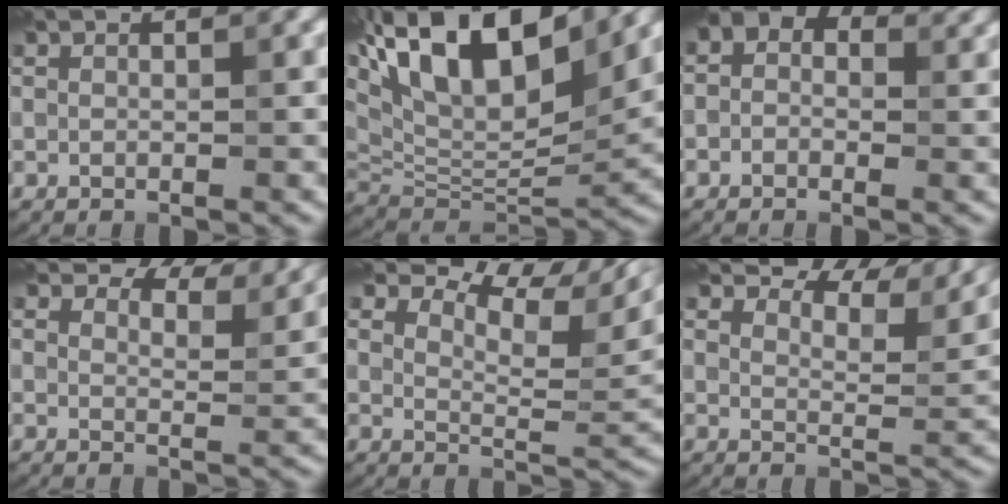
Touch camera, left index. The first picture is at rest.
{"total": 15.8, "force": [8.5, 6.4, 11.7], "torque": [-0.230, 0.041, 0.147]}
{"total": 4.4, "force": [1.3, 3.3, 2.7], "torque": [-0.020, 0.011, -0.017]}
{"total": 7.7, "force": [6.7, 2.3, 3.1], "torque": [-0.047, 0.009, 0.081]}
{"total": 9.9, "force": [7.2, 3.1, 6.1], "torque": [-0.100, 0.014, 0.110]}
{"total": 8.2, "force": [7.1, 2.2, 3.6], "torque": [-0.057, 0.010, 0.099]}